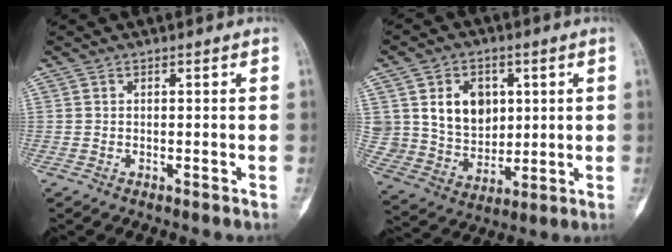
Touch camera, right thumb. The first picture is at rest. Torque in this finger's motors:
{"motor_torque": [0.03, 0.02, 0.72, 0.37, 0.03]}